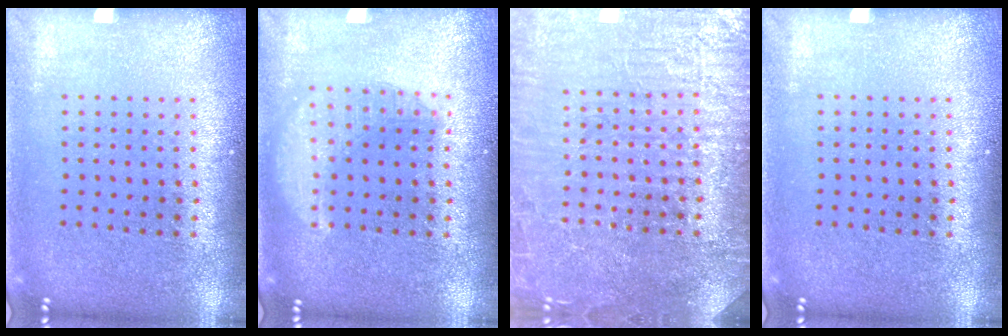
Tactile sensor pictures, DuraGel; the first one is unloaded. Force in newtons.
{"total": 1.4, "press": 1.4, "slide": 0.1}
{"total": 5.4, "press": 5.4, "slide": 0.8}
{"total": 0.0}